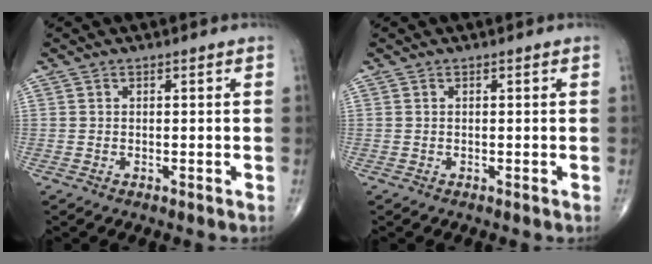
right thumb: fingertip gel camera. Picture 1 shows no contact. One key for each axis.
{"total": 0.0}